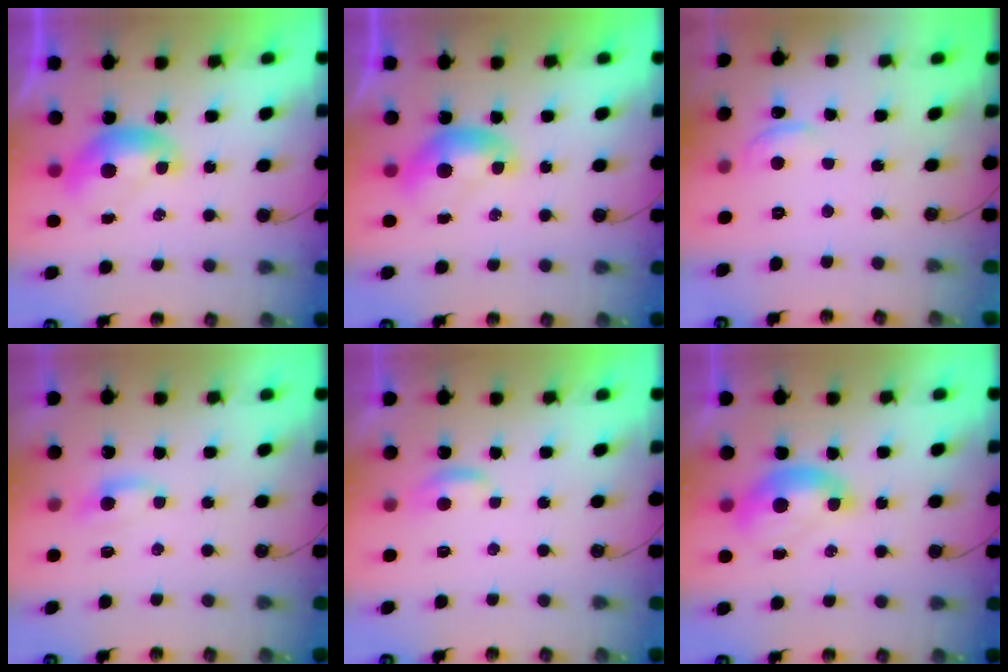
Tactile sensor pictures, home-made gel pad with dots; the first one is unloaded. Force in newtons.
{"total": 0.0}
{"total": 1.1, "press": 0.8, "slide": 0.7}
{"total": 1.6, "press": 1.5, "slide": 0.4}
{"total": 1.8, "press": 1.8, "slide": 0.4}
{"total": 1.5, "press": 1.4, "slide": 0.6}